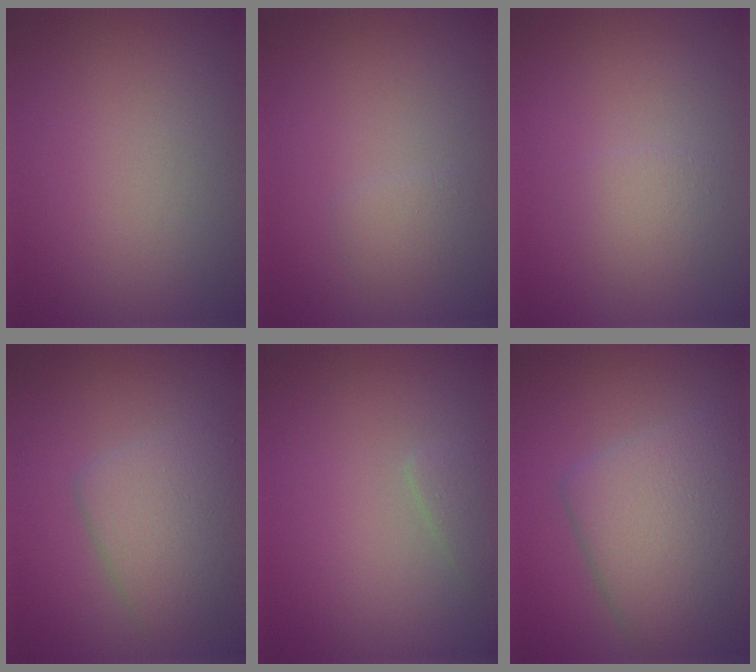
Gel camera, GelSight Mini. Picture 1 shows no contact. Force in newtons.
{"total": 1.2, "press": 1.2, "slide": 0.1}
{"total": 1.6, "press": 1.6, "slide": 0.0}
{"total": 4.5, "press": 4.5, "slide": 0.1}
{"total": 1.0, "press": 1.0, "slide": 0.1}
{"total": 7.3, "press": 7.3, "slide": 0.3}